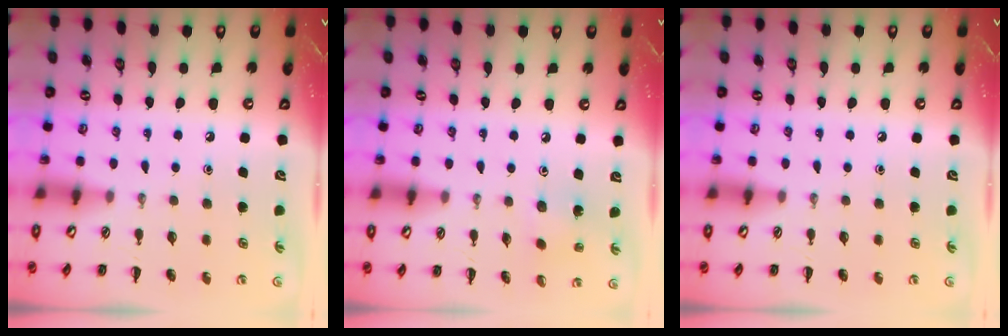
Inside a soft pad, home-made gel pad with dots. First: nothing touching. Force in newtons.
{"total": 1.6, "press": 1.5, "slide": 0.6}
{"total": 0.0}